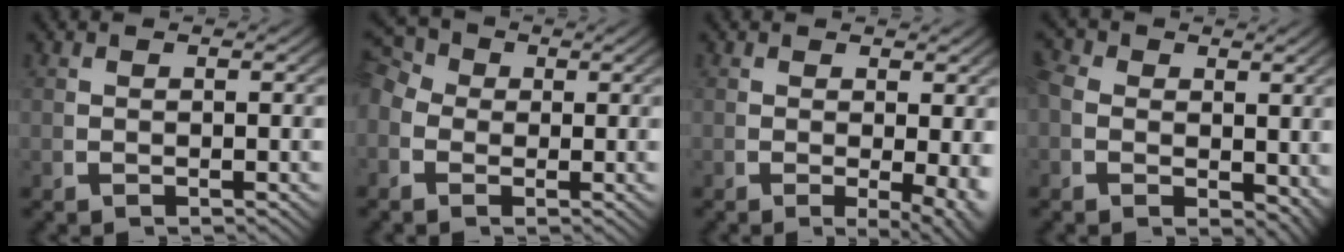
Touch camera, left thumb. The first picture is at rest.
{"total": 4.3, "force": [0.8, 3.4, 2.5], "torque": [-0.053, -0.007, 0.008]}
{"total": 3.7, "force": [-0.4, 1.5, 3.3], "torque": [-0.047, -0.024, 0.002]}
{"total": 4.2, "force": [0.7, 3.3, 2.5], "torque": [-0.043, -0.018, 0.016]}